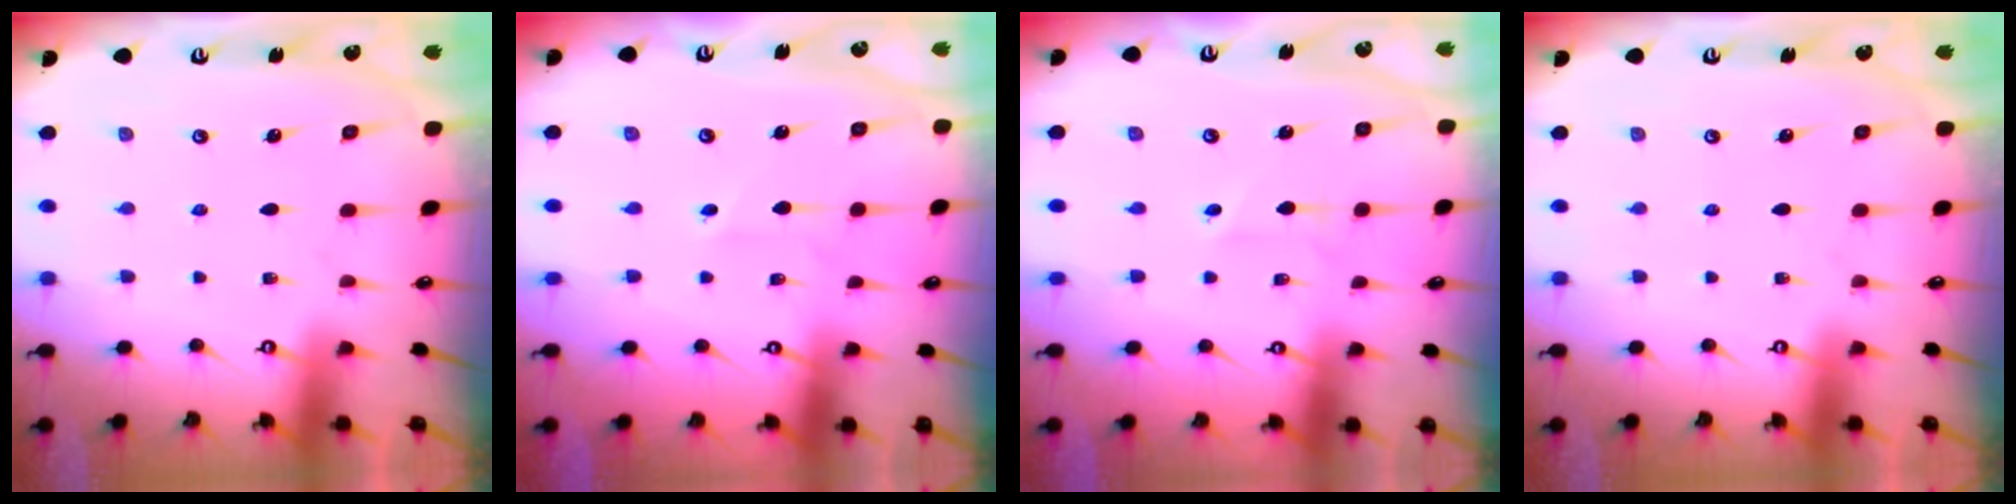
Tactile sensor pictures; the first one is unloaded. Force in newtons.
{"total": 2.4, "press": 2.4, "slide": 0.2}
{"total": 2.4, "press": 2.2, "slide": 0.9}
{"total": 0.0}